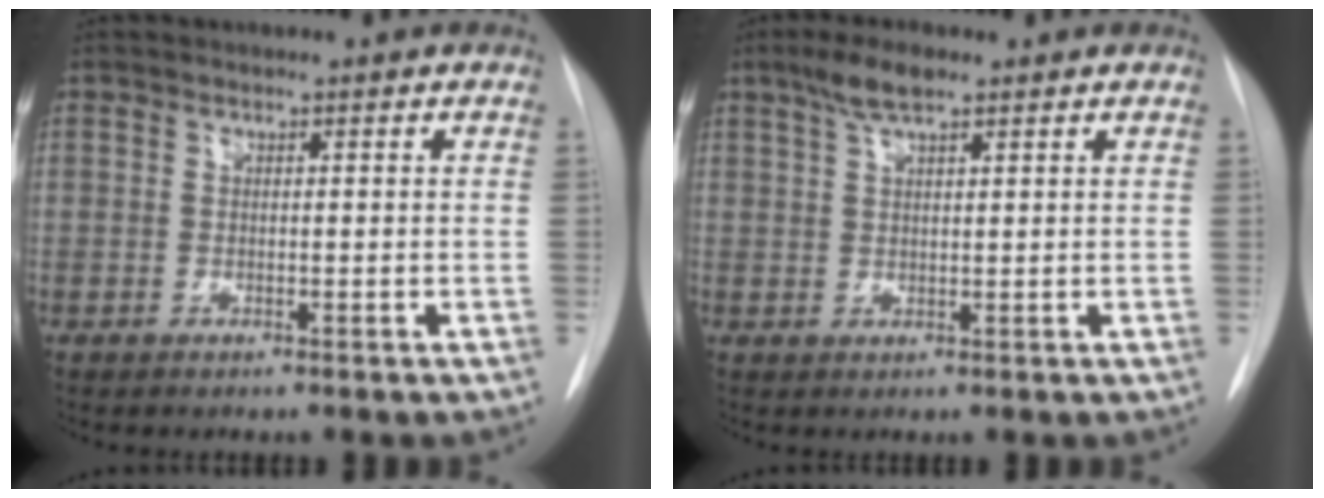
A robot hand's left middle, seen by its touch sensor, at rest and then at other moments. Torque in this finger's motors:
{"motor_torque": [0.52, -0.40, 0.05, 0.07]}